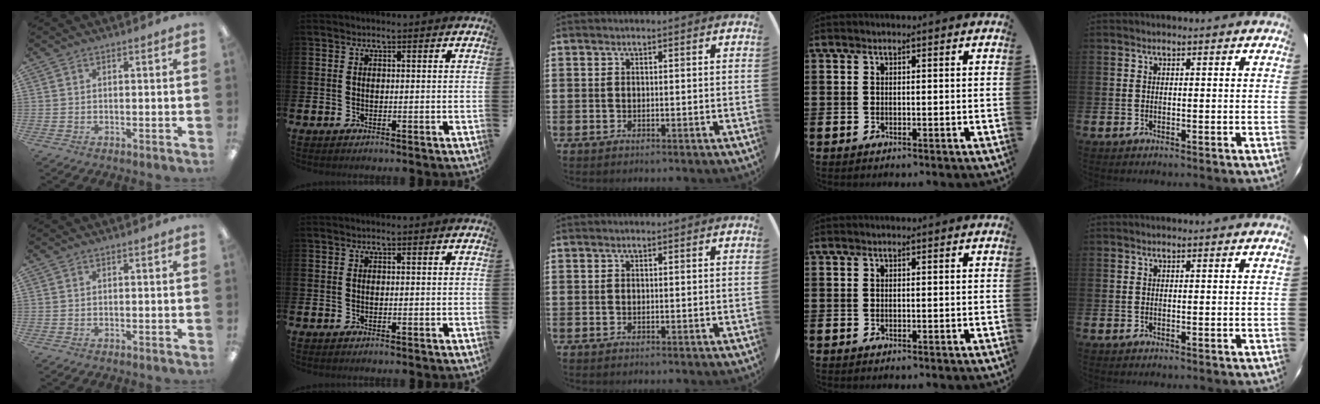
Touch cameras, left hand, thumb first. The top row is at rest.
{}